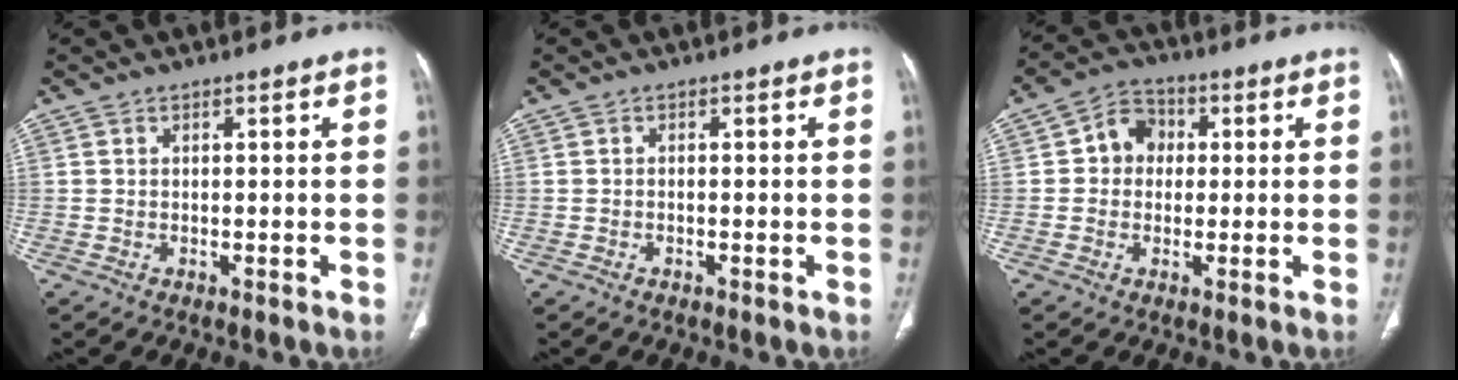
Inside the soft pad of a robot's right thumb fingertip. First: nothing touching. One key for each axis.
{"total": 0.0}
{"total": 6.6, "fx": 0.8, "fy": 5.7, "fz": 3.2, "tx": -0.024, "ty": 0.014, "tz": 0.002}